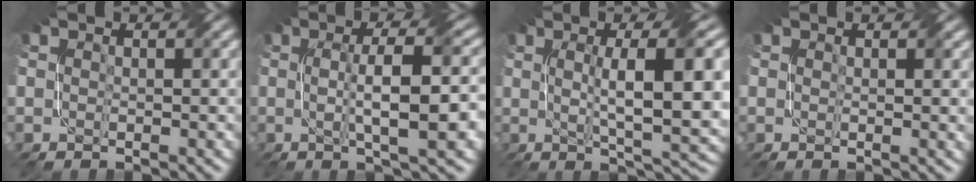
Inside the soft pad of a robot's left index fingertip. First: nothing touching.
{"total": 7.9, "force": [-0.1, 1.7, 7.7], "torque": [-0.112, 0.010, -0.002]}
{"total": 10.6, "force": [1.3, 2.6, 10.2], "torque": [-0.143, 0.004, 0.025]}
{"total": 1.1, "force": [0.6, 0.1, 0.9], "torque": [-0.012, -0.004, 0.010]}